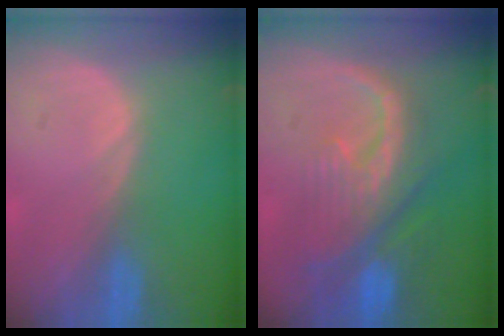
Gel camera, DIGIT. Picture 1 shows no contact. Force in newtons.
{"total": 10.1, "press": 9.0, "slide": 4.4}